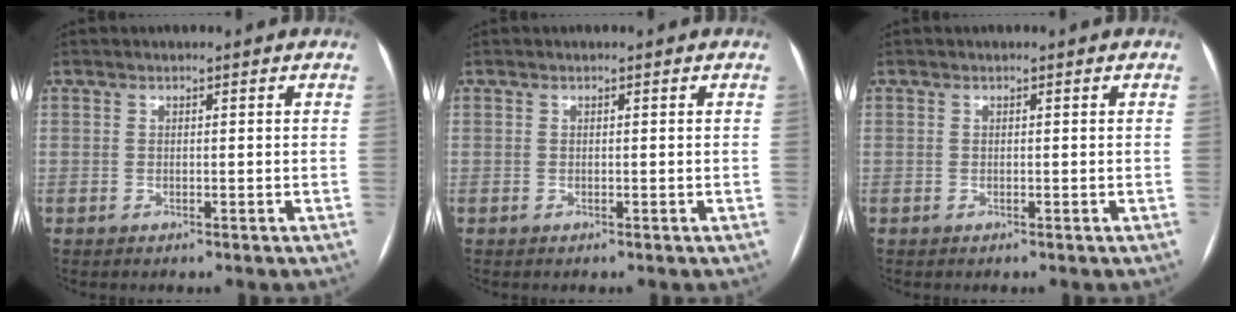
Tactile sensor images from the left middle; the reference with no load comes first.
{"total": 0.0}
{"total": 0.0}